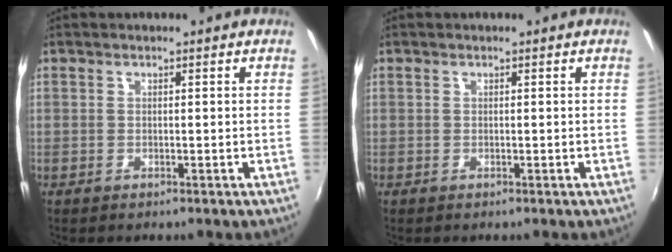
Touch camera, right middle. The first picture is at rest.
{"total": 0.0}